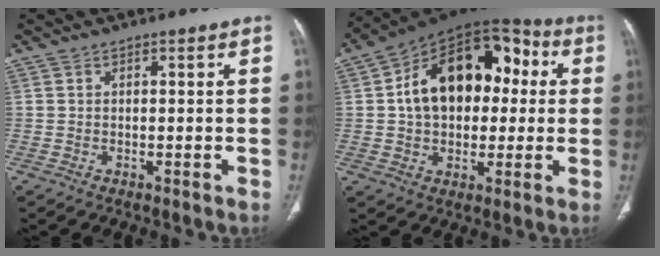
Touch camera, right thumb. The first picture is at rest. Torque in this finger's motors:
{"motor_torque": [0.93, 4.08, 1.45, -0.17, 0.22]}